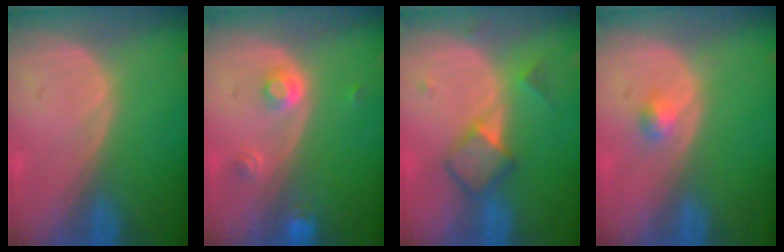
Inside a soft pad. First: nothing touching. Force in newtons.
{"total": 3.1, "press": 2.8, "slide": 1.2}
{"total": 4.8, "press": 4.6, "slide": 1.3}
{"total": 1.8, "press": 1.6, "slide": 0.9}